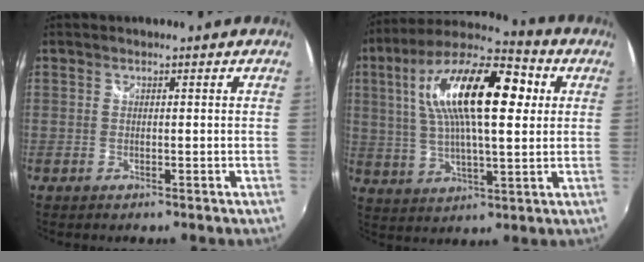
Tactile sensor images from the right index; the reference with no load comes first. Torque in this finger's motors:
{"motor_torque": [1.11, -0.24, 1.05, 0.21]}